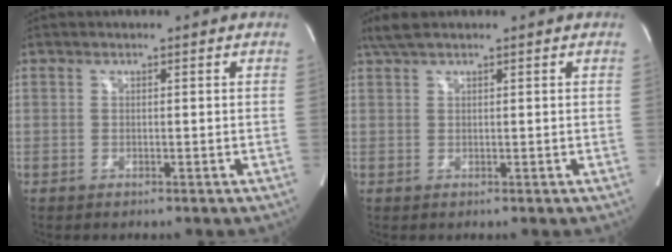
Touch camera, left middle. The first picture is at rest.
{"total": 2.7, "force": [2.1, 0.3, 1.6], "torque": [-0.040, 0.019, 0.046]}